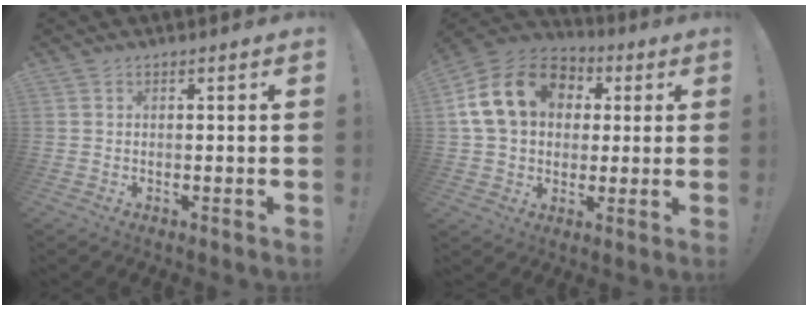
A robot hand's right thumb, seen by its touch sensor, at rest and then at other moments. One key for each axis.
{"total": 19.3, "fx": 5.1, "fy": 14.7, "fz": 11.4, "tx": -0.189, "ty": 0.000, "tz": 0.102}